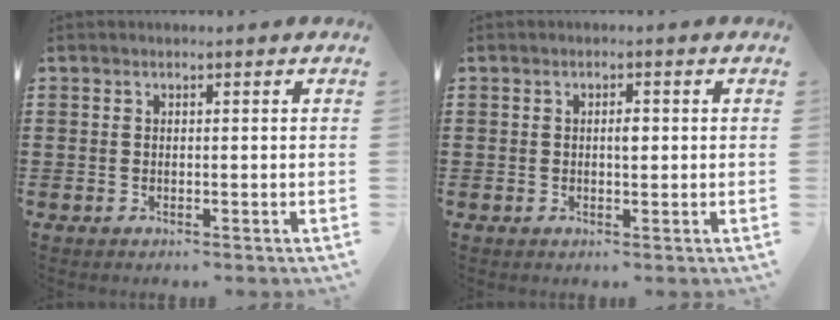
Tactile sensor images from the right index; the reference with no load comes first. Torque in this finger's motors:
{"motor_torque": [0.43, -0.28, 0.04, 0.05]}